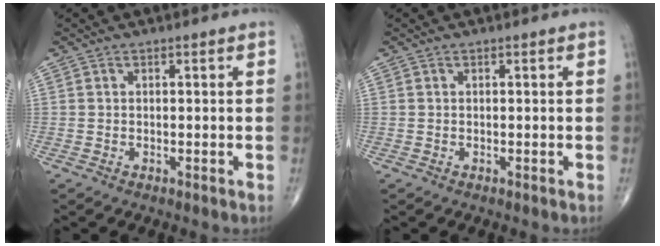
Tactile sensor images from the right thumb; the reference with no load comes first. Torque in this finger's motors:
{"motor_torque": [0.04, 0.04, 0.00, 0.00, 0.01]}